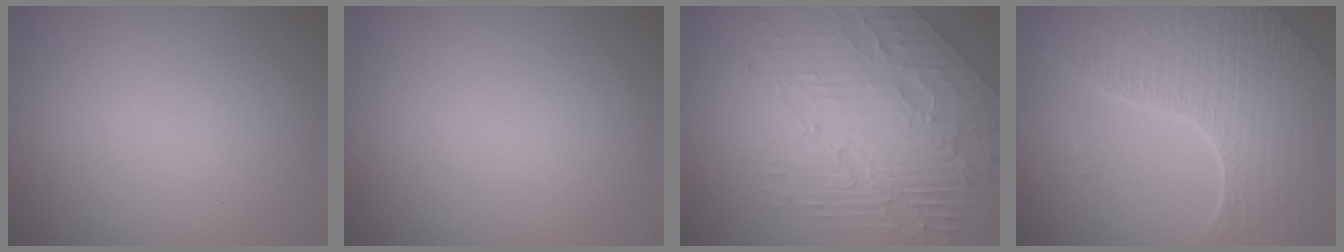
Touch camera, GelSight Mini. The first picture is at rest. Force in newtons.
{"total": 0.0}
{"total": 7.6, "press": 5.6, "slide": 5.2}
{"total": 7.3, "press": 5.3, "slide": 4.9}